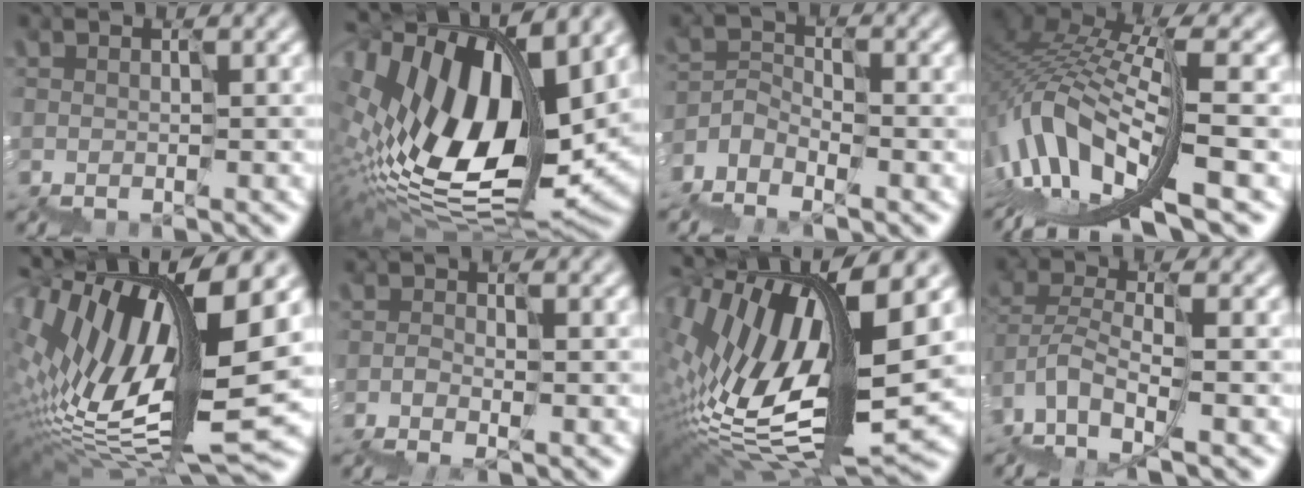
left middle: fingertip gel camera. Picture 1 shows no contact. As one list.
[{"total": 16.1, "force": [5.1, 8.6, 12.6], "torque": [-0.248, 0.027, 0.085]}, {"total": 2.9, "force": [-2.7, 1.2, 0.0], "torque": [-0.014, 0.007, -0.052]}, {"total": 10.7, "force": [-3.0, 3.6, 9.7], "torque": [-0.230, 0.017, -0.035]}, {"total": 14.9, "force": [3.2, 5.8, 13.4], "torque": [-0.265, 0.020, 0.060]}, {"total": 1.1, "force": [-0.7, 0.3, 0.8], "torque": [-0.028, 0.001, -0.016]}, {"total": 15.1, "force": [2.9, 5.8, 13.6], "torque": [-0.266, 0.015, 0.058]}, {"total": 4.1, "force": [-0.5, 3.0, 2.8], "torque": [-0.055, 0.015, -0.012]}]